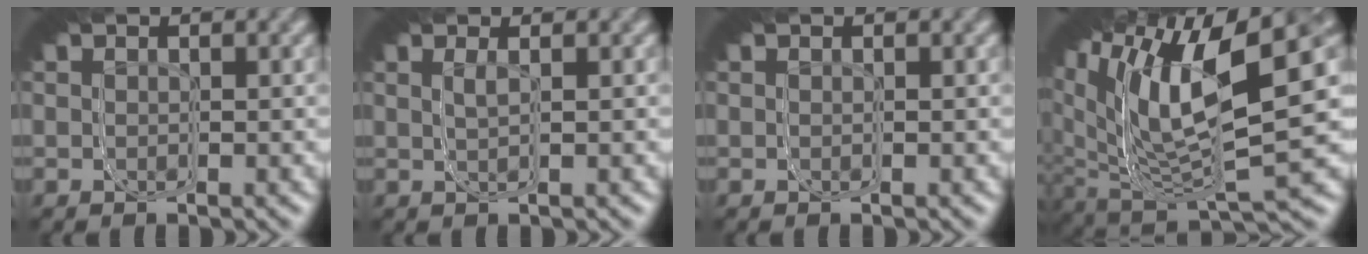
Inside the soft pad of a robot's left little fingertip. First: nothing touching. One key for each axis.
{"total": 1.2, "fx": 0.6, "fy": 0.0, "fz": 1.0, "tx": -0.031, "ty": 0.012, "tz": 0.005}
{"total": 0.0}
{"total": 16.3, "fx": 2.8, "fy": 9.2, "fz": 13.1, "tx": -0.203, "ty": 0.024, "tz": 0.014}